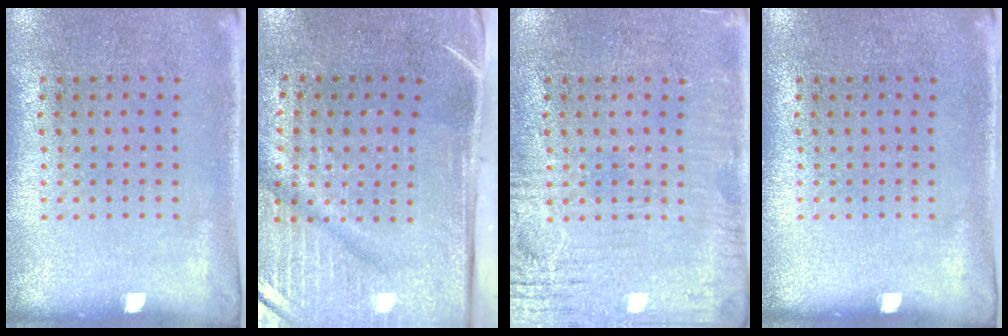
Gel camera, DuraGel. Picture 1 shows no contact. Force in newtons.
{"total": 4.8, "press": 3.9, "slide": 2.8}
{"total": 3.6, "press": 3.6, "slide": 0.4}
{"total": 0.0}